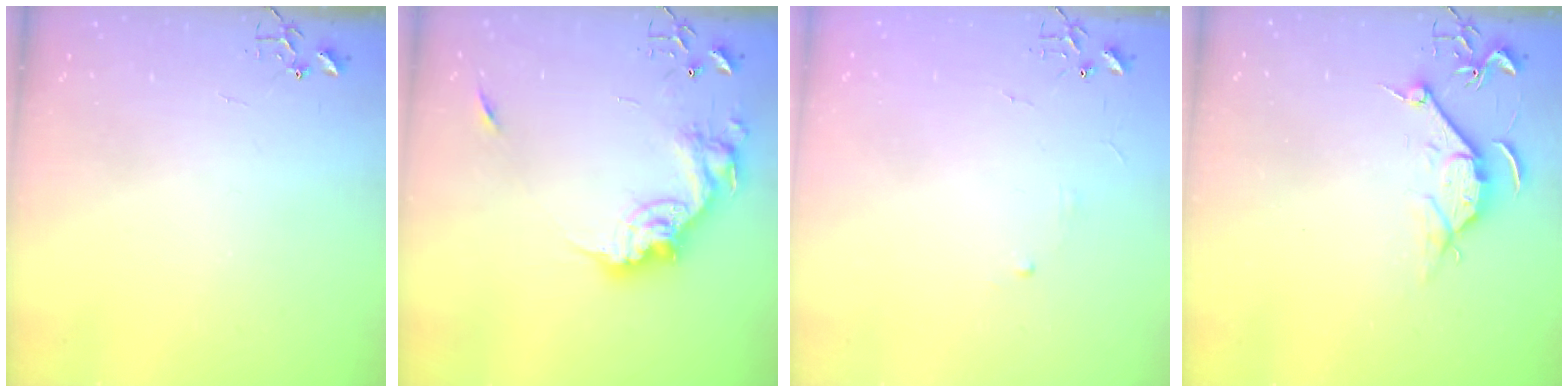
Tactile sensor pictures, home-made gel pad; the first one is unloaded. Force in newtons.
{"total": 17.5, "press": 17.4, "slide": 1.9}
{"total": 2.9, "press": 2.8, "slide": 0.5}
{"total": 8.4, "press": 8.3, "slide": 1.0}